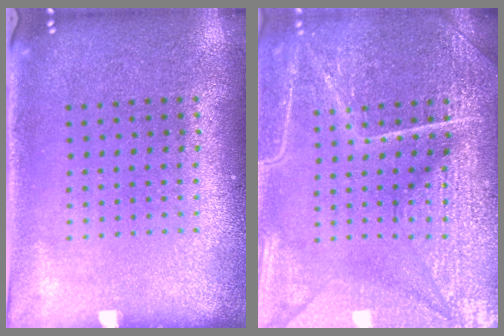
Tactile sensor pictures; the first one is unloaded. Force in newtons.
{"total": 7.0, "press": 6.9, "slide": 0.8}